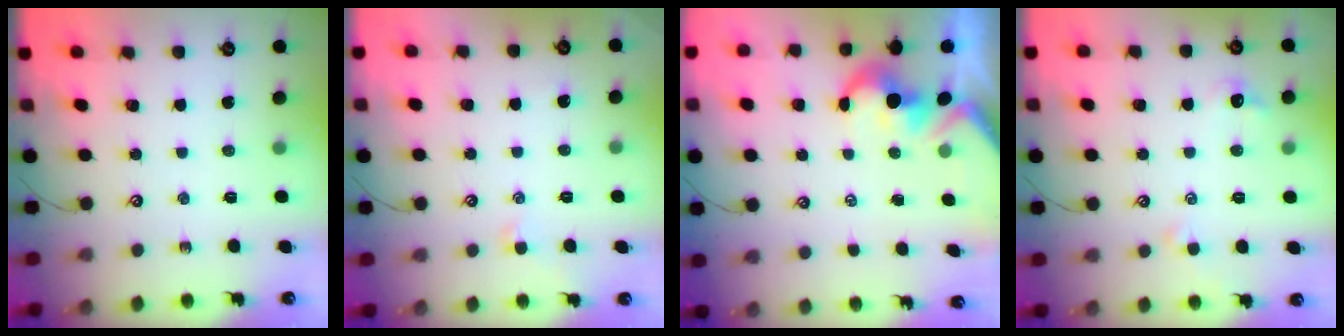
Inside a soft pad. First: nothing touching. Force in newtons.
{"total": 0.0}
{"total": 1.6, "press": 1.3, "slide": 1.0}
{"total": 0.9, "press": 0.6, "slide": 0.7}